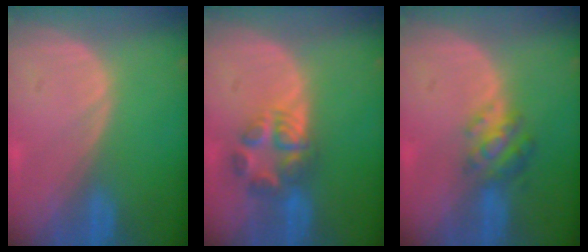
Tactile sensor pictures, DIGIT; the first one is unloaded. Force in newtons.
{"total": 5.8, "press": 5.8, "slide": 0.5}
{"total": 4.8, "press": 4.6, "slide": 1.6}